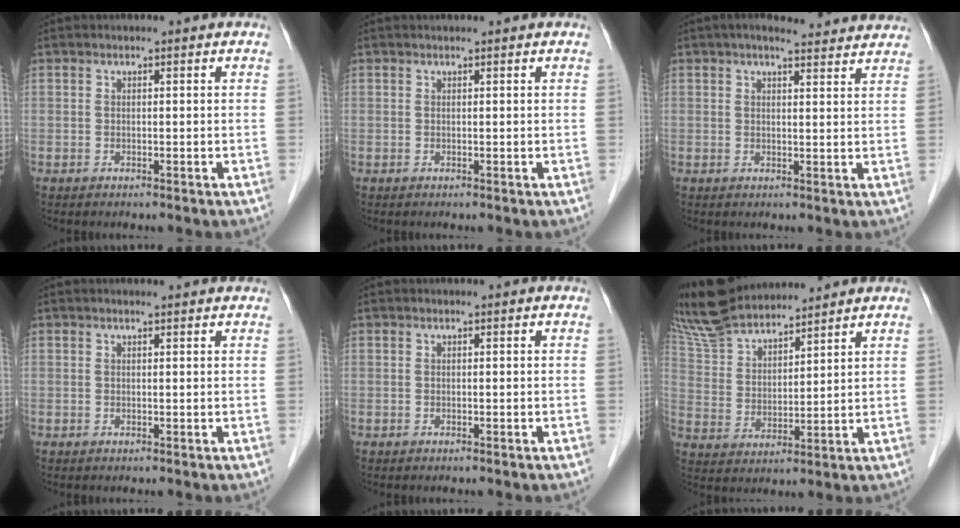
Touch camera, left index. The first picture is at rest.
{"total": 1.1, "force": [1.0, 0.1, 0.3], "torque": [-0.004, 0.016, 0.017]}
{"total": 5.4, "force": [4.8, 0.7, 2.2], "torque": [-0.029, 0.016, 0.054]}
{"total": 1.7, "force": [1.7, 0.1, 0.5], "torque": [-0.012, 0.007, 0.018]}
{"total": 0.0}
{"total": 13.7, "force": [12.8, 2.8, 3.8], "torque": [-0.078, 0.029, 0.249]}